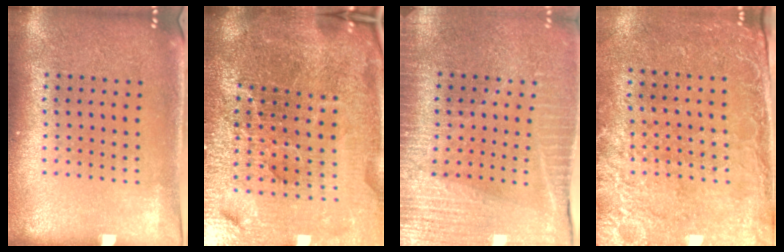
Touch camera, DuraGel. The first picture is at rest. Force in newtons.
{"total": 6.8, "press": 6.0, "slide": 3.2}
{"total": 3.6, "press": 3.4, "slide": 1.1}
{"total": 2.6, "press": 2.3, "slide": 1.3}